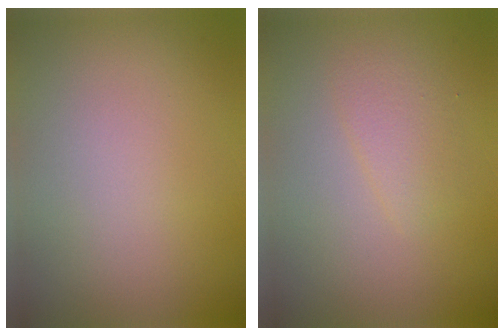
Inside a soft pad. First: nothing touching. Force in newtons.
{"total": 1.6, "press": 1.6, "slide": 0.0}